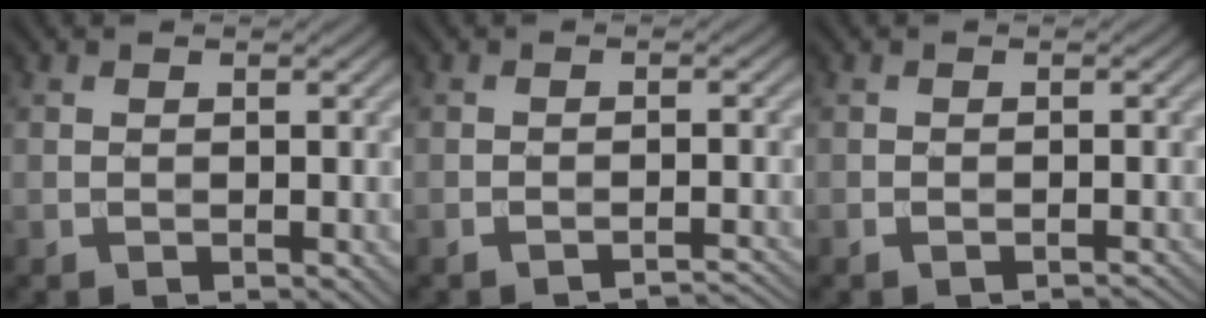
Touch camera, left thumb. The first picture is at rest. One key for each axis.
{"total": 2.4, "fx": -2.1, "fy": 0.2, "fz": 1.0, "tx": -0.007, "ty": 0.006, "tz": -0.036}
{"total": 1.4, "fx": -1.2, "fy": 0.3, "fz": 0.7, "tx": -0.007, "ty": 0.002, "tz": -0.018}